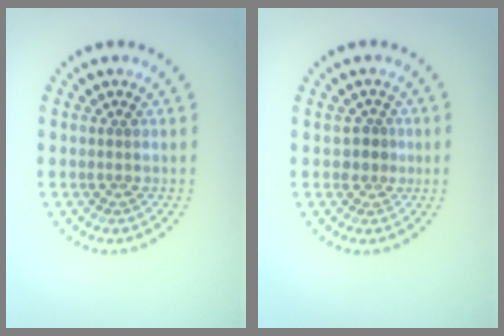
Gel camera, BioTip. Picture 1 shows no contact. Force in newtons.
{"total": 1.6, "press": 1.5, "slide": 0.7}